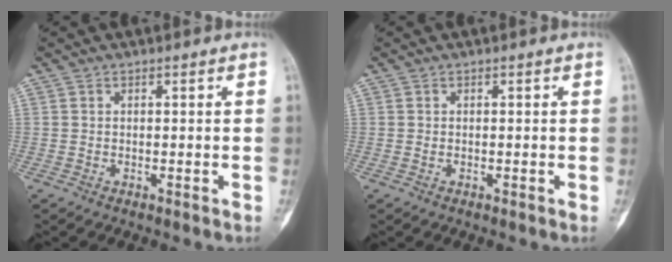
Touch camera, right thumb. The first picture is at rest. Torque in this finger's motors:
{"motor_torque": [0.15, -0.05, 0.19, -0.11, 0.07]}